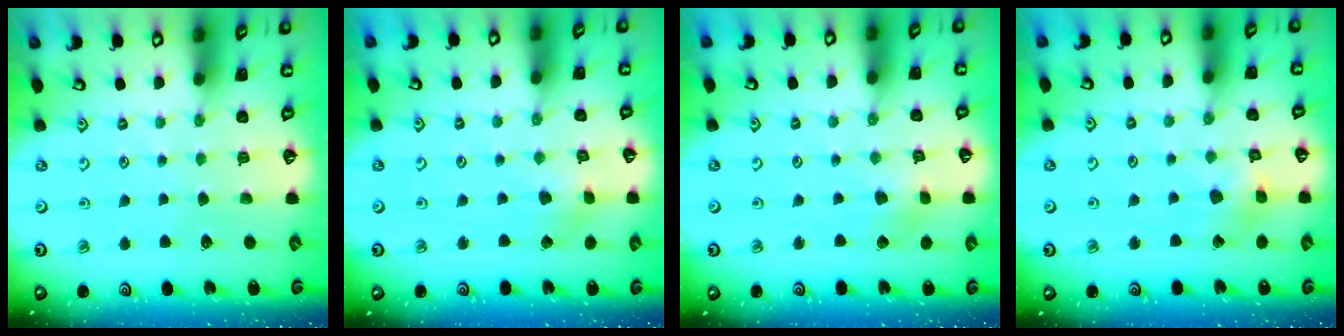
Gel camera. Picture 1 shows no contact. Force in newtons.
{"total": 2.7, "press": 2.7, "slide": 0.1}
{"total": 3.0, "press": 2.9, "slide": 0.3}
{"total": 7.2, "press": 7.2, "slide": 0.5}